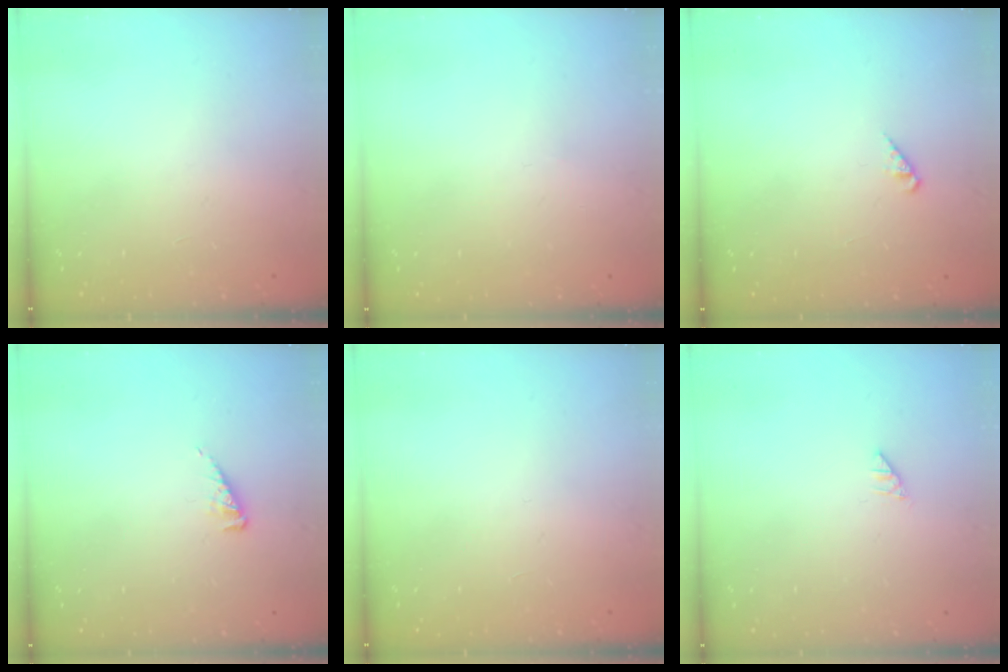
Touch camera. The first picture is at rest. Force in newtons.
{"total": 0.0}
{"total": 1.4, "press": 1.4, "slide": 0.3}
{"total": 4.4, "press": 4.4, "slide": 0.6}
{"total": 0.0}
{"total": 0.0}